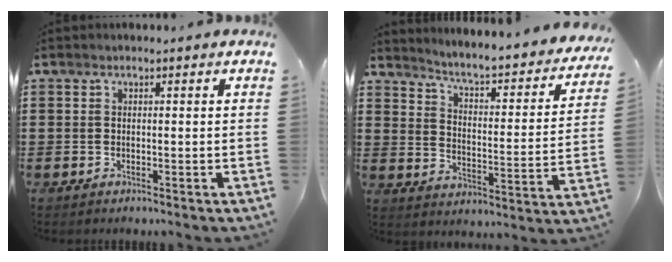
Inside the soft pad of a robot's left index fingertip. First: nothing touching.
{"total": 3.9, "force": [3.5, -0.2, 1.8], "torque": [-0.048, -0.041, 0.044]}